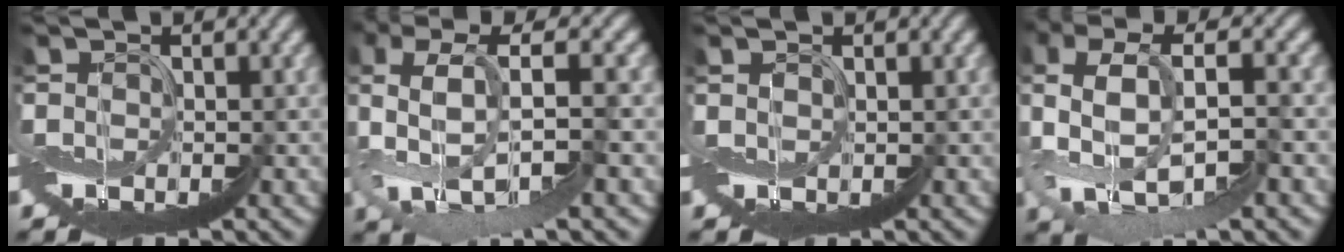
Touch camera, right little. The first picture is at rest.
{"total": 4.9, "force": [2.1, 1.3, 4.3], "torque": [-0.130, 0.014, 0.032]}
{"total": 1.6, "force": [1.5, 0.2, 0.5], "torque": [-0.011, -0.007, 0.031]}
{"total": 5.2, "force": [1.1, 2.5, 4.4], "torque": [-0.148, 0.013, 0.017]}